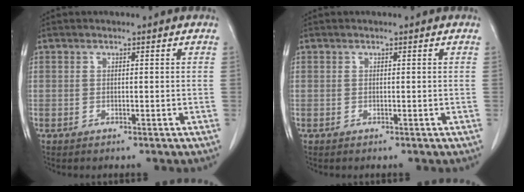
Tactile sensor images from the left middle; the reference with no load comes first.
{"total": 0.0}